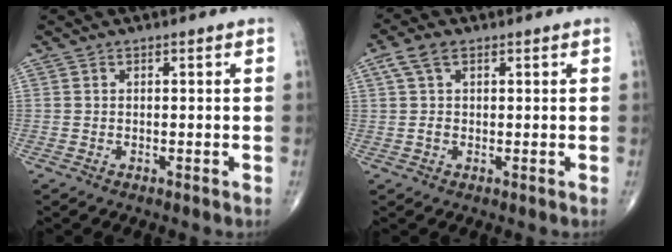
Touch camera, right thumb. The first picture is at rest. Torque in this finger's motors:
{"motor_torque": [-0.44, 0.53, 0.03, -0.13, 0.14]}